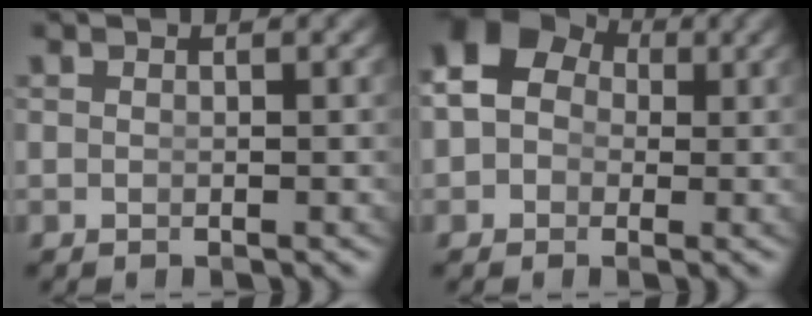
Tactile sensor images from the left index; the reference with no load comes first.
{"total": 7.8, "force": [1.7, 6.3, 4.2], "torque": [-0.083, -0.007, 0.021]}